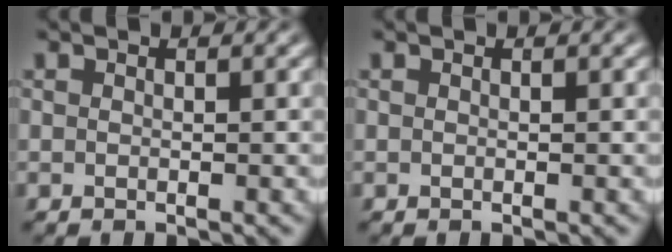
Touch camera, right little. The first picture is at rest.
{"total": 0.0}